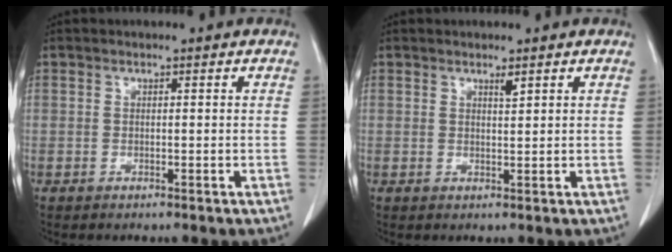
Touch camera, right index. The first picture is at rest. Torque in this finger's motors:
{"motor_torque": [0.04, 0.01, 0.01, 0.00]}